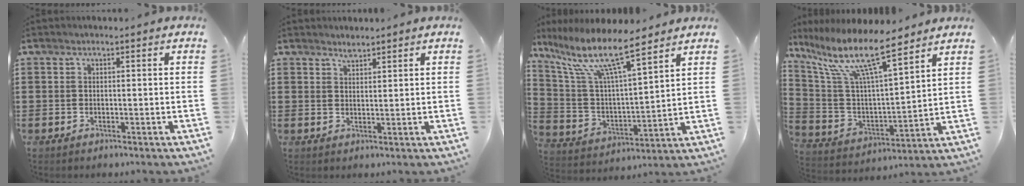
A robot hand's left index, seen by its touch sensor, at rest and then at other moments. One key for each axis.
{"total": 1.8, "fx": 1.7, "fy": 0.4, "fz": 0.4, "tx": -0.010, "ty": 0.000, "tz": 0.032}
{"total": 11.5, "fx": 8.7, "fy": 1.6, "fz": 7.5, "tx": -0.175, "ty": -0.046, "tz": 0.146}
{"total": 12.9, "fx": 9.1, "fy": 2.1, "fz": 8.9, "tx": -0.207, "ty": -0.049, "tz": 0.152}